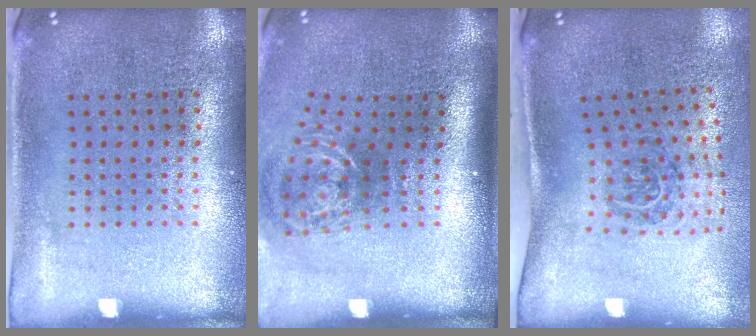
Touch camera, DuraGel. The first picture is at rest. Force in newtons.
{"total": 2.0, "press": 1.2, "slide": 1.6}
{"total": 1.9, "press": 1.2, "slide": 1.5}